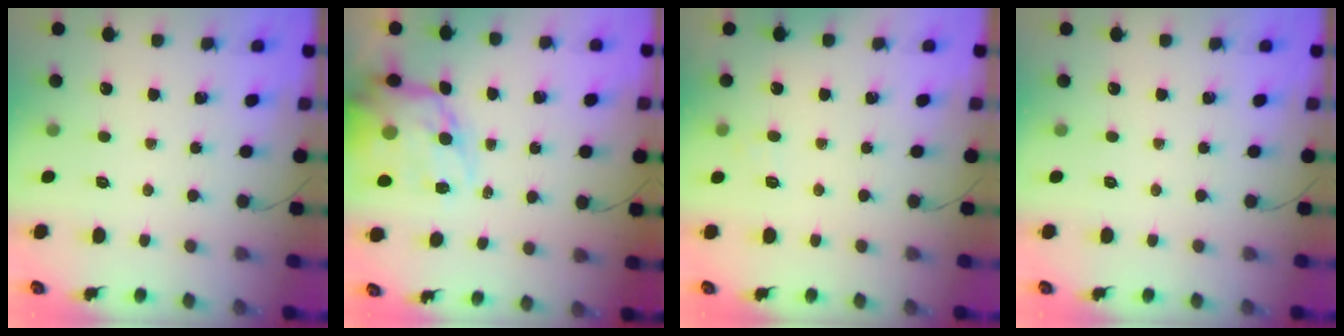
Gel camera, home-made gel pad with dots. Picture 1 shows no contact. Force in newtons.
{"total": 16.0, "press": 15.4, "slide": 4.1}
{"total": 4.3, "press": 4.2, "slide": 1.0}
{"total": 0.0}